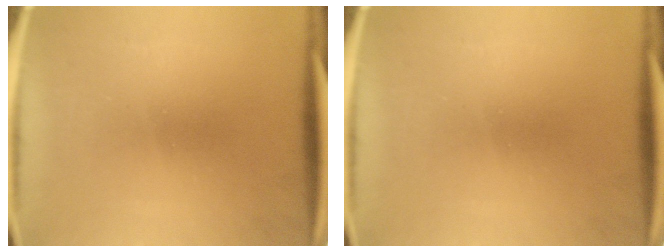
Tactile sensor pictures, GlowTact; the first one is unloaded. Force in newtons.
{"total": 0.0}